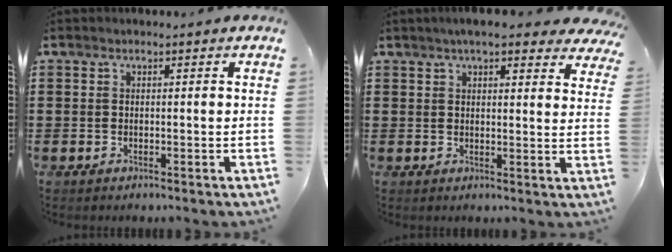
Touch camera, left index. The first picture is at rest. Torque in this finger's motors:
{"motor_torque": [2.14, 0.00, 0.15, -0.09]}